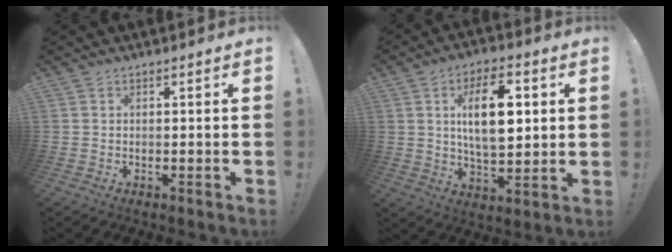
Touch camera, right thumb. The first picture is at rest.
{"total": 15.1, "force": [3.2, 7.6, 12.6], "torque": [-0.201, 0.001, 0.048]}